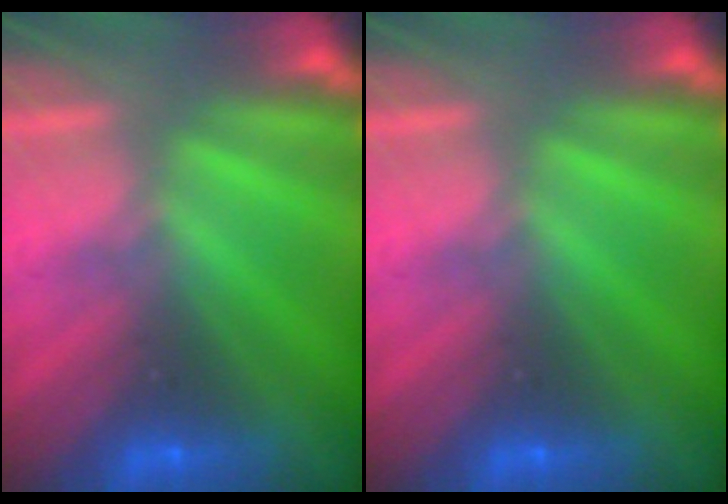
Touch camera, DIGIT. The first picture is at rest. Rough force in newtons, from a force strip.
{"total": 0.0}